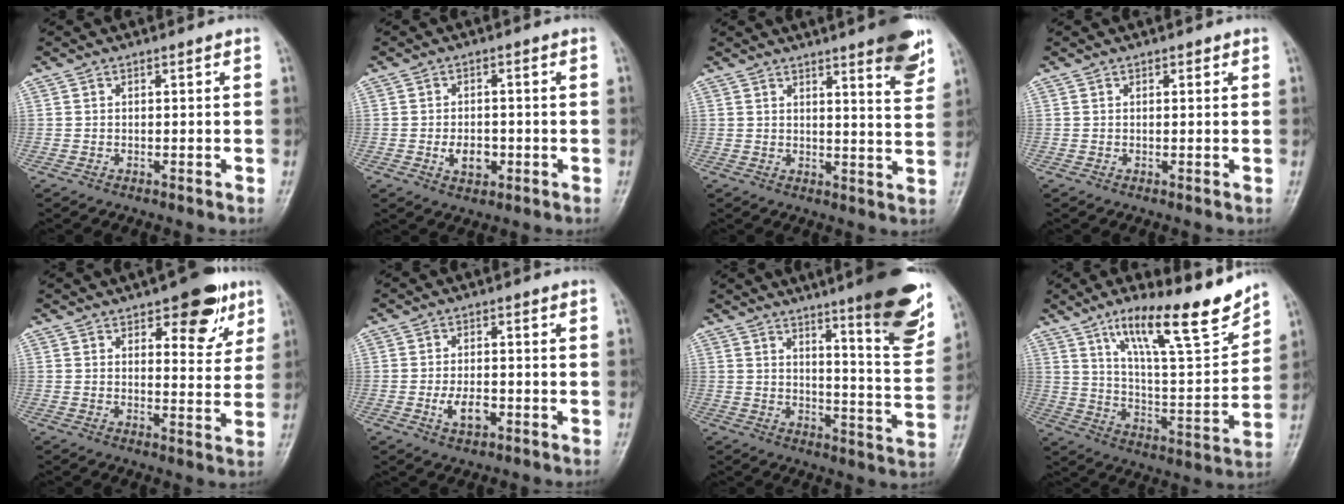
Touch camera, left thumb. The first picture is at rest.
{"total": 4.8, "force": [-1.3, 3.3, 3.2], "torque": [-0.040, 0.003, -0.019]}
{"total": 9.7, "force": [6.1, 1.5, 7.4], "torque": [-0.076, -0.034, 0.075]}
{"total": 0.9, "force": [0.5, 0.6, 0.5], "torque": [0.001, -0.001, 0.005]}
{"total": 10.6, "force": [5.8, 4.7, 7.6], "torque": [-0.062, -0.025, 0.075]}
{"total": 4.8, "force": [-1.6, 2.8, 3.6], "torque": [-0.059, 0.006, -0.026]}
{"total": 18.4, "force": [11.4, 2.9, 14.2], "torque": [-0.156, -0.071, 0.157]}
{"total": 18.8, "force": [13.0, 4.1, 13.0], "torque": [-0.176, -0.074, 0.219]}